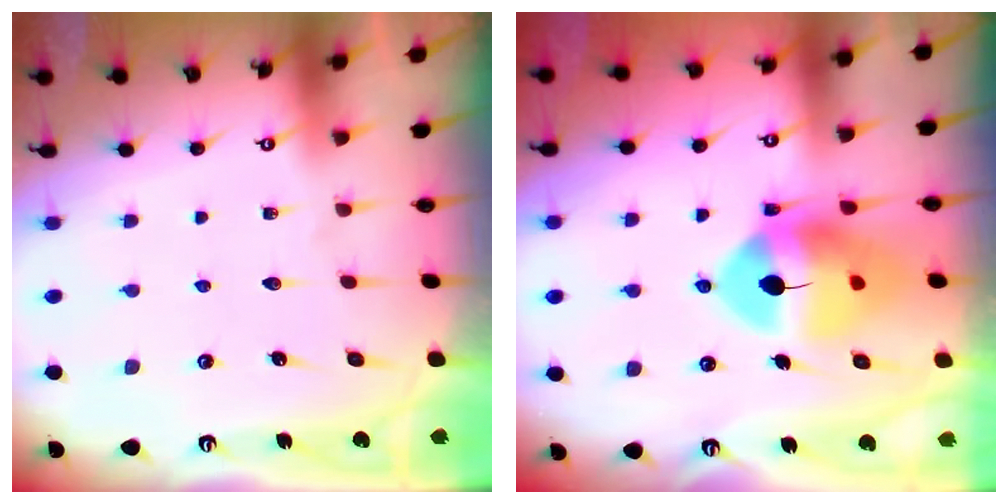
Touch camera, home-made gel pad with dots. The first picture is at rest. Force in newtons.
{"total": 14.7, "press": 14.5, "slide": 2.1}